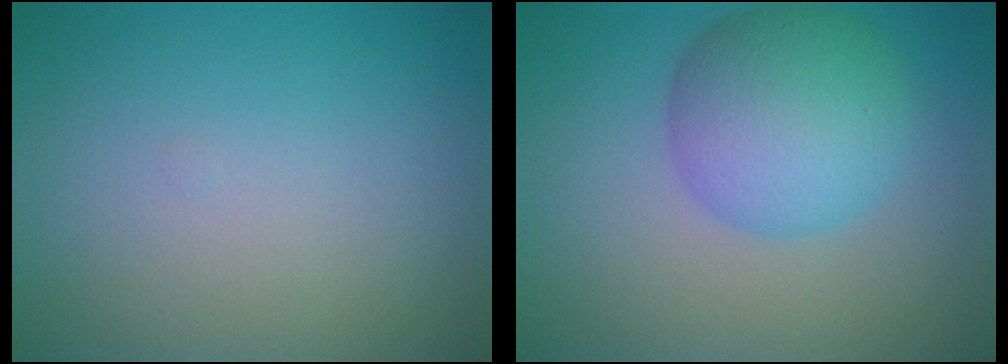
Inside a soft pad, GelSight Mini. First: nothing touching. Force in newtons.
{"total": 6.3, "press": 6.3, "slide": 0.1}